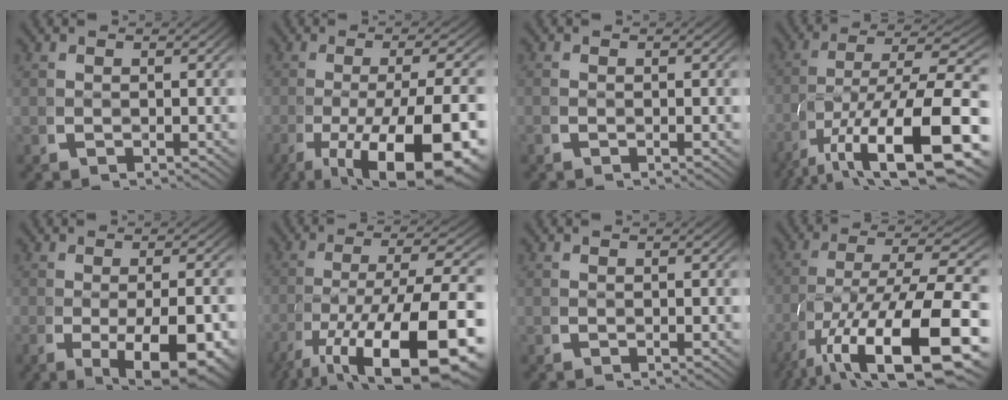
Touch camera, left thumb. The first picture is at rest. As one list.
[{"total": 13.7, "force": [-5.0, 6.9, 10.8], "torque": [-0.200, -0.058, -0.038]}, {"total": 0.0}, {"total": 12.8, "force": [-2.3, 6.6, 10.7], "torque": [-0.195, -0.046, -0.006]}, {"total": 8.4, "force": [-2.3, 3.7, 7.2], "torque": [-0.126, -0.031, -0.015]}, {"total": 15.5, "force": [-4.6, 8.4, 12.2], "torque": [-0.215, -0.070, -0.030]}, {"total": 0.0}, {"total": 14.4, "force": [-3.0, 7.5, 11.9], "torque": [-0.233, -0.059, -0.010]}]